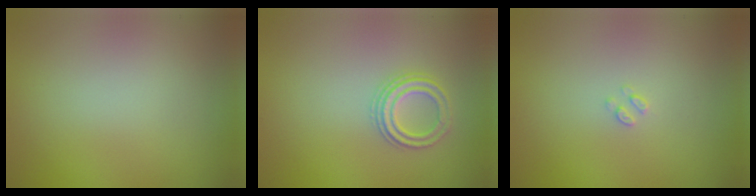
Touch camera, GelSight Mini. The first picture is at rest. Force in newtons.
{"total": 2.2, "press": 2.1, "slide": 0.7}
{"total": 0.7, "press": 0.6, "slide": 0.1}